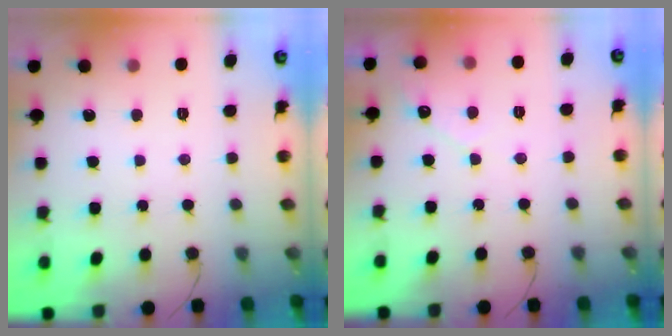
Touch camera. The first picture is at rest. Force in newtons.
{"total": 2.9, "press": 2.9, "slide": 0.1}